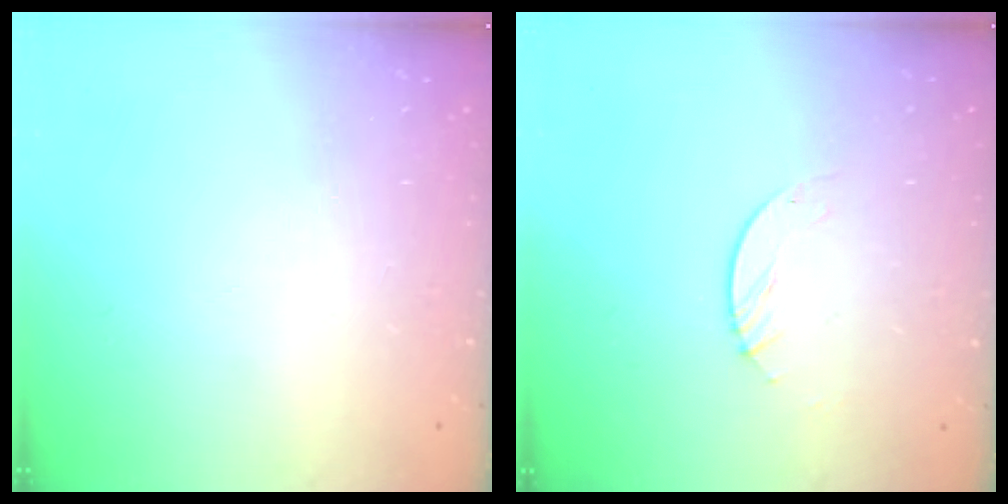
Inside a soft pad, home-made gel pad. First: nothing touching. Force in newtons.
{"total": 3.1, "press": 3.1, "slide": 0.3}